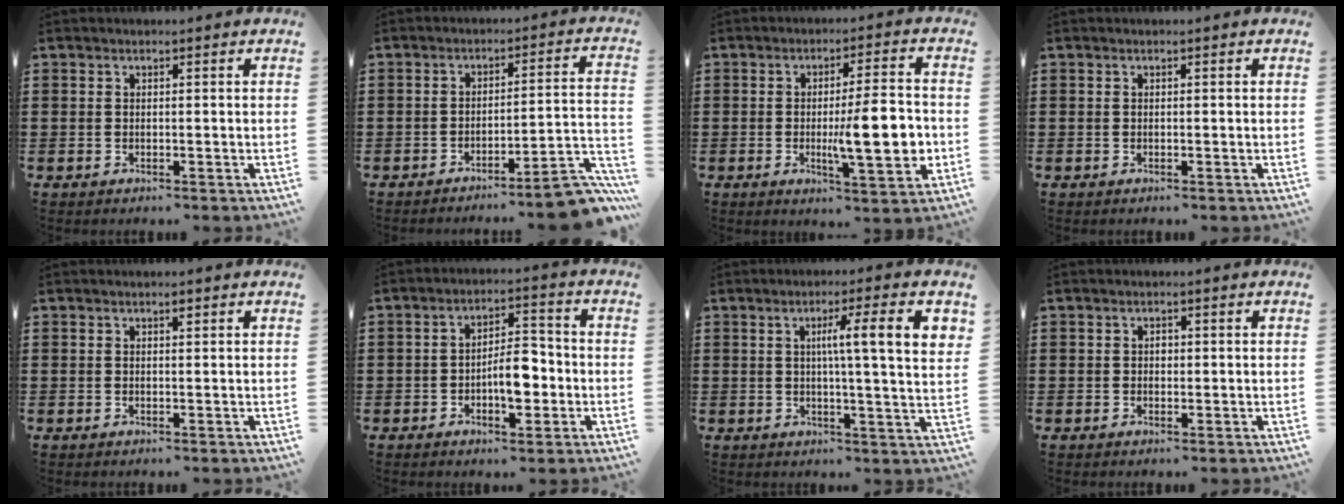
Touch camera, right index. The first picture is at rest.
{"total": 8.1, "force": [-6.8, 0.8, 4.3], "torque": [-0.058, 0.012, -0.127]}
{"total": 11.0, "force": [-1.3, 2.8, 10.6], "torque": [-0.140, -0.011, -0.020]}
{"total": 0.0}
{"total": 0.9, "force": [0.6, 0.4, 0.6], "torque": [-0.012, 0.003, 0.010]}
{"total": 6.6, "force": [-1.7, 3.1, 5.5], "torque": [-0.079, -0.001, -0.036]}
{"total": 9.3, "force": [2.4, 0.7, 8.9], "torque": [-0.155, -0.002, 0.030]}
{"total": 0.8, "force": [0.1, 0.6, 0.6], "torque": [-0.012, 0.002, 0.001]}